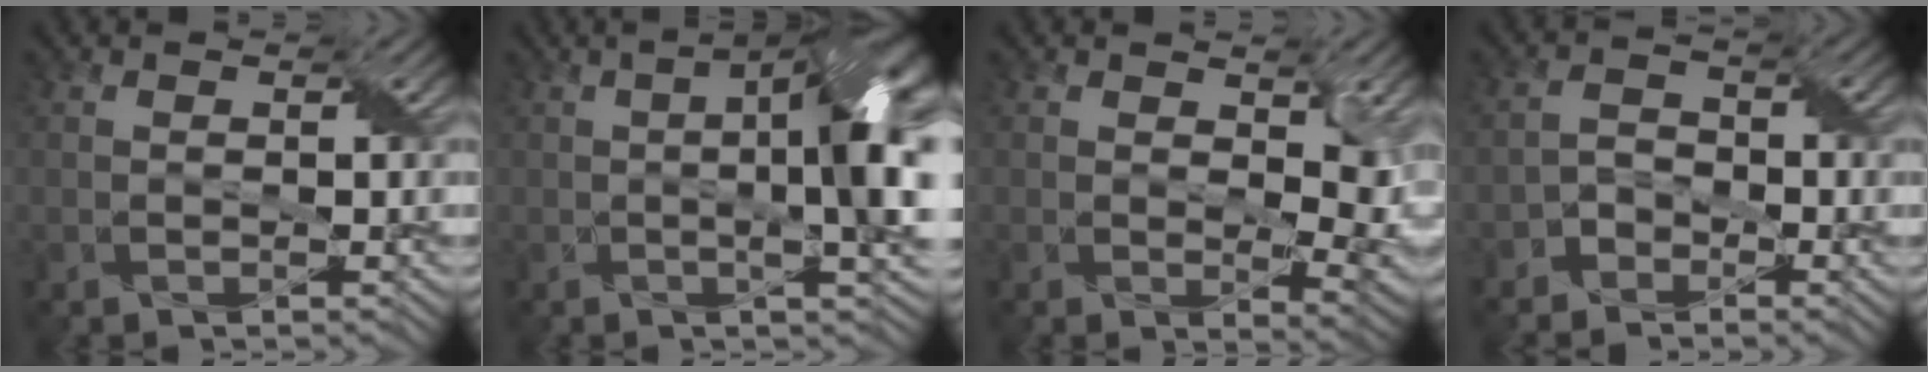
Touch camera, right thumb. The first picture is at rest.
{"total": 14.3, "force": [0.6, 4.7, 13.5], "torque": [-0.170, 0.012, -0.003]}
{"total": 7.1, "force": [2.1, 4.0, 5.5], "torque": [-0.084, -0.014, 0.036]}
{"total": 2.6, "force": [-2.1, 1.6, 0.6], "torque": [-0.015, 0.008, -0.050]}